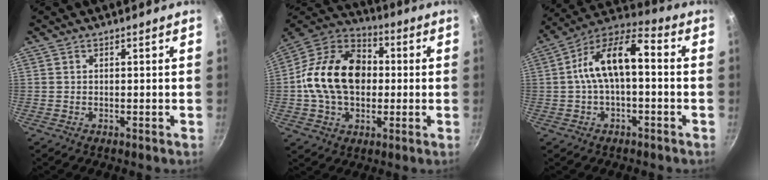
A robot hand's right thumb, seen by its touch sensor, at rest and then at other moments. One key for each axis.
{"total": 19.7, "fx": 0.3, "fy": 14.3, "fz": 13.6, "tx": -0.203, "ty": 0.033, "tz": -0.008}
{"total": 13.7, "fx": 0.2, "fy": 6.5, "fz": 12.1, "tx": -0.201, "ty": 0.049, "tz": -0.011}